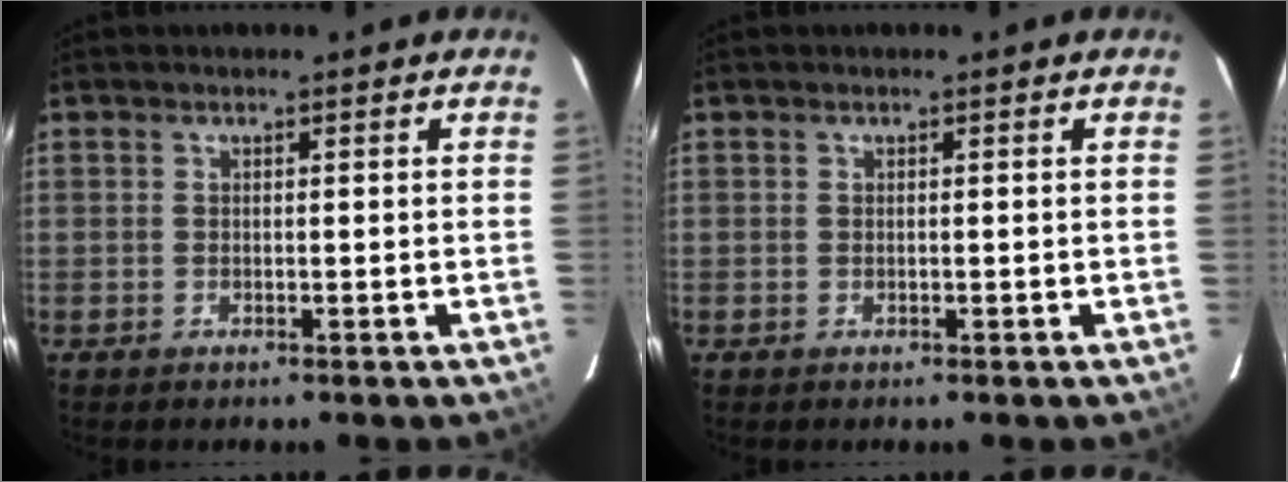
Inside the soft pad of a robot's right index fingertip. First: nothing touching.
{"total": 0.0}